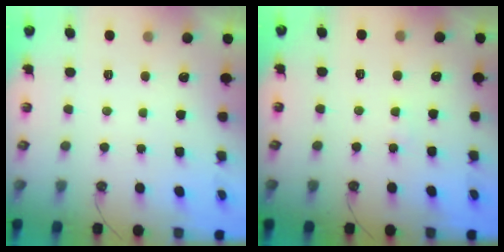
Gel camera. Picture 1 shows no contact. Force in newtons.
{"total": 1.2, "press": 1.1, "slide": 0.2}